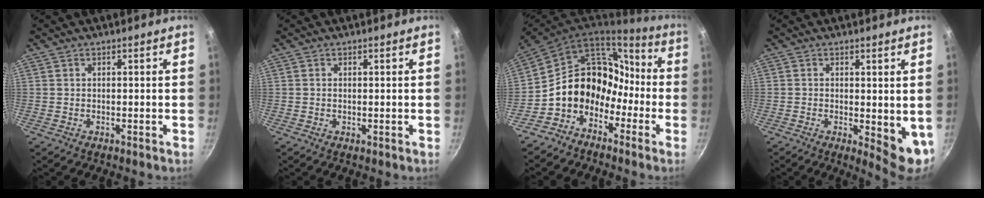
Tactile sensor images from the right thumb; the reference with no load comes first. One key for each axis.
{"total": 0.5, "fx": 0.1, "fy": 0.3, "fz": 0.4, "tx": -0.007, "ty": -0.001, "tz": 0.001}
{"total": 15.8, "fx": -5.4, "fy": 12.6, "fz": 7.9, "tx": -0.085, "ty": 0.086, "tz": -0.107}
{"total": 6.9, "fx": -0.3, "fy": 2.7, "fz": 6.3, "tx": -0.079, "ty": -0.015, "tz": 0.001}